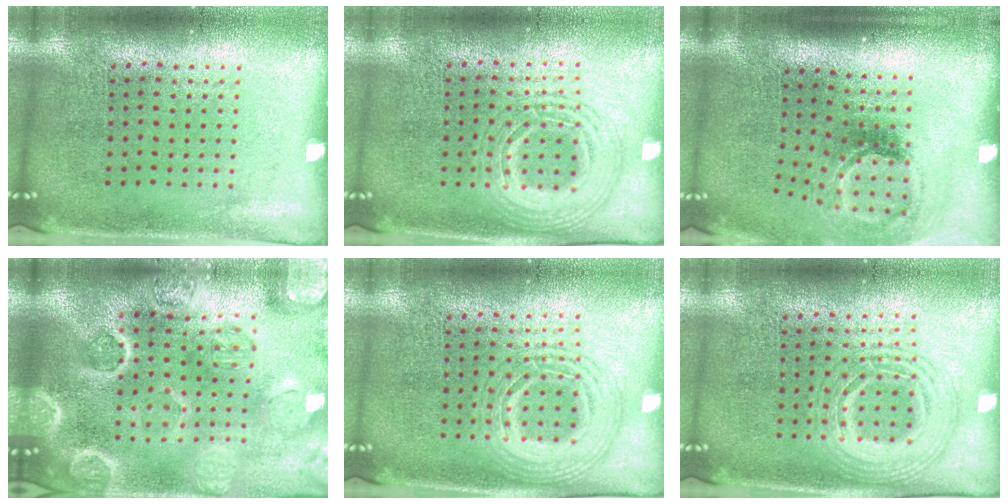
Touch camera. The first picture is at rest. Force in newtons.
{"total": 2.7, "press": 2.7, "slide": 0.4}
{"total": 2.1, "press": 1.3, "slide": 1.6}
{"total": 4.9, "press": 4.3, "slide": 2.3}
{"total": 2.7, "press": 2.7, "slide": 0.4}
{"total": 2.7, "press": 2.7, "slide": 0.4}